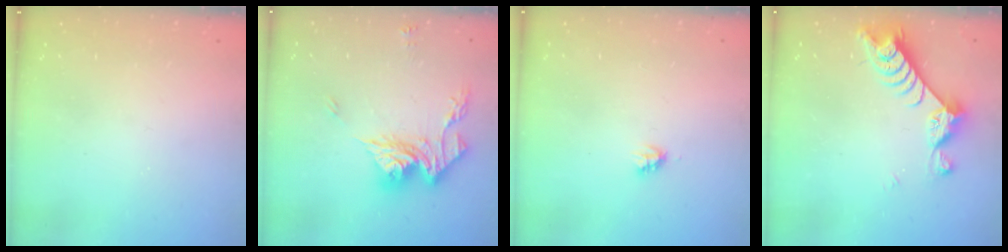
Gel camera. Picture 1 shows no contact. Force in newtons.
{"total": 14.7, "press": 14.6, "slide": 1.5}
{"total": 2.7, "press": 2.7, "slide": 0.2}
{"total": 7.2, "press": 7.2, "slide": 1.0}